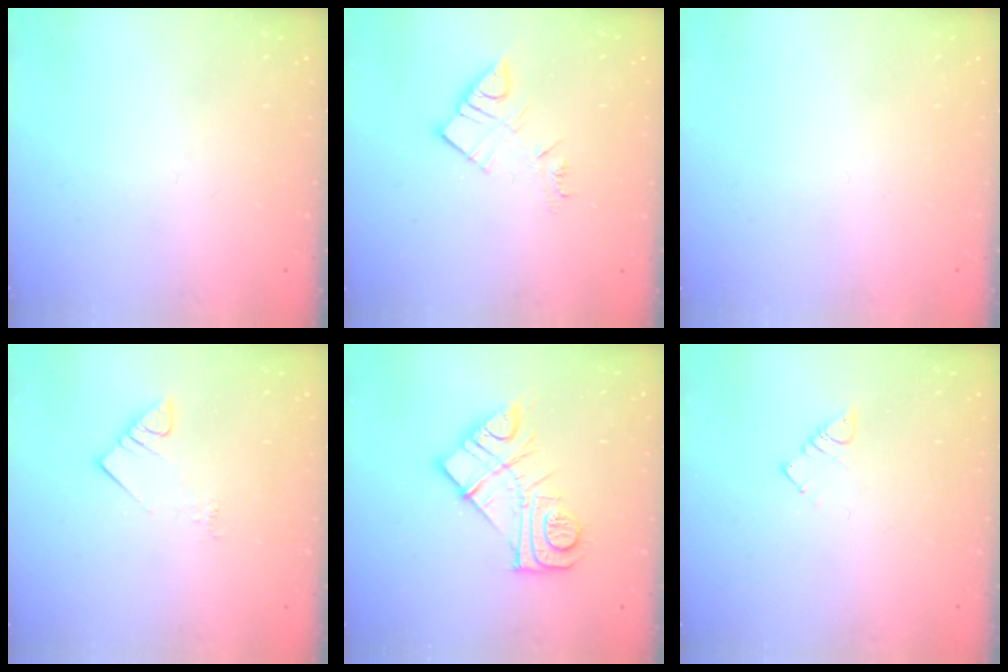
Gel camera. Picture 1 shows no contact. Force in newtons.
{"total": 8.9, "press": 8.9, "slide": 0.5}
{"total": 1.7, "press": 1.7, "slide": 0.1}
{"total": 4.7, "press": 4.7, "slide": 0.4}
{"total": 13.9, "press": 13.8, "slide": 0.9}
{"total": 2.9, "press": 2.9, "slide": 0.5}